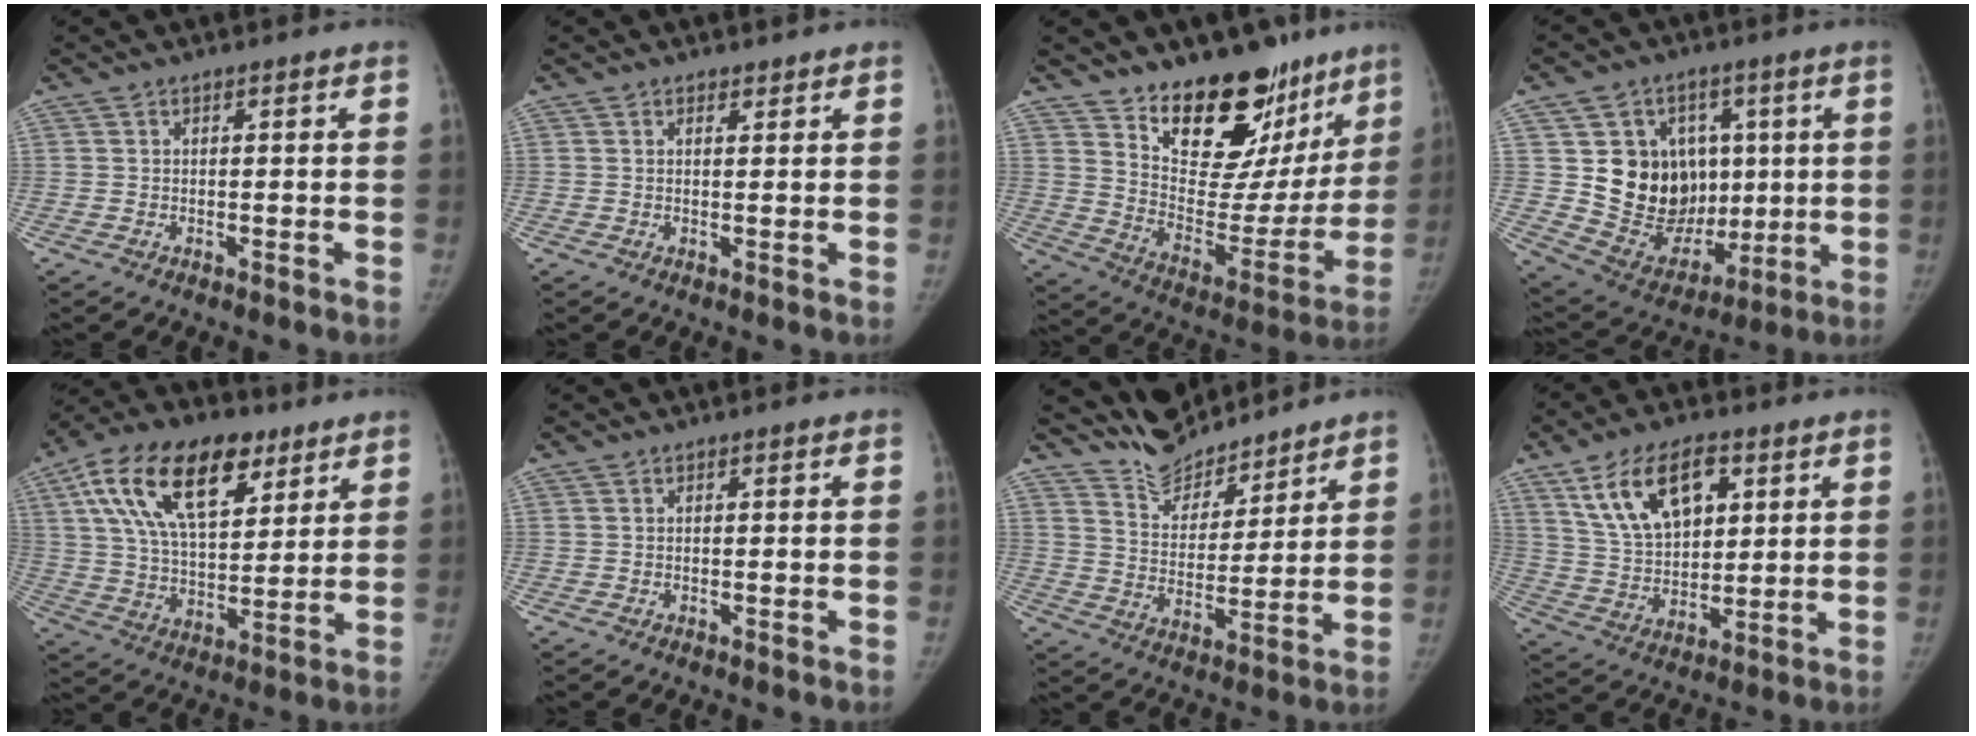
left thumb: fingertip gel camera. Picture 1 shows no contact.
{"total": 1.1, "force": [0.9, 0.5, 0.3], "torque": [0.001, -0.007, 0.013]}
{"total": 24.0, "force": [17.1, 12.3, 11.5], "torque": [-0.113, -0.111, 0.262]}
{"total": 17.8, "force": [2.6, 14.8, 9.5], "torque": [-0.101, -0.008, 0.077]}
{"total": 22.1, "force": [10.6, 11.7, 15.4], "torque": [-0.258, -0.011, 0.184]}
{"total": 0.0}
{"total": 10.4, "force": [9.9, 3.2, 0.8], "torque": [0.015, -0.068, 0.190]}
{"total": 14.8, "force": [7.0, 8.3, 10.1], "torque": [-0.148, -0.021, 0.138]}